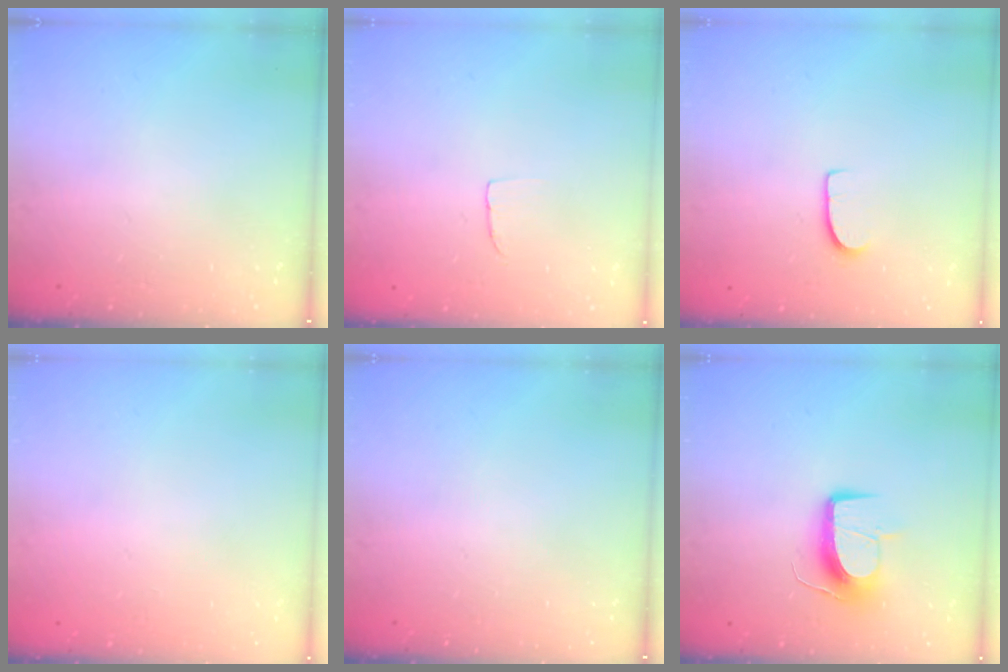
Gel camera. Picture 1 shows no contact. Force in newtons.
{"total": 2.7, "press": 2.7, "slide": 0.2}
{"total": 6.7, "press": 6.7, "slide": 0.3}
{"total": 0.0}
{"total": 0.0}
{"total": 11.6, "press": 11.6, "slide": 0.1}